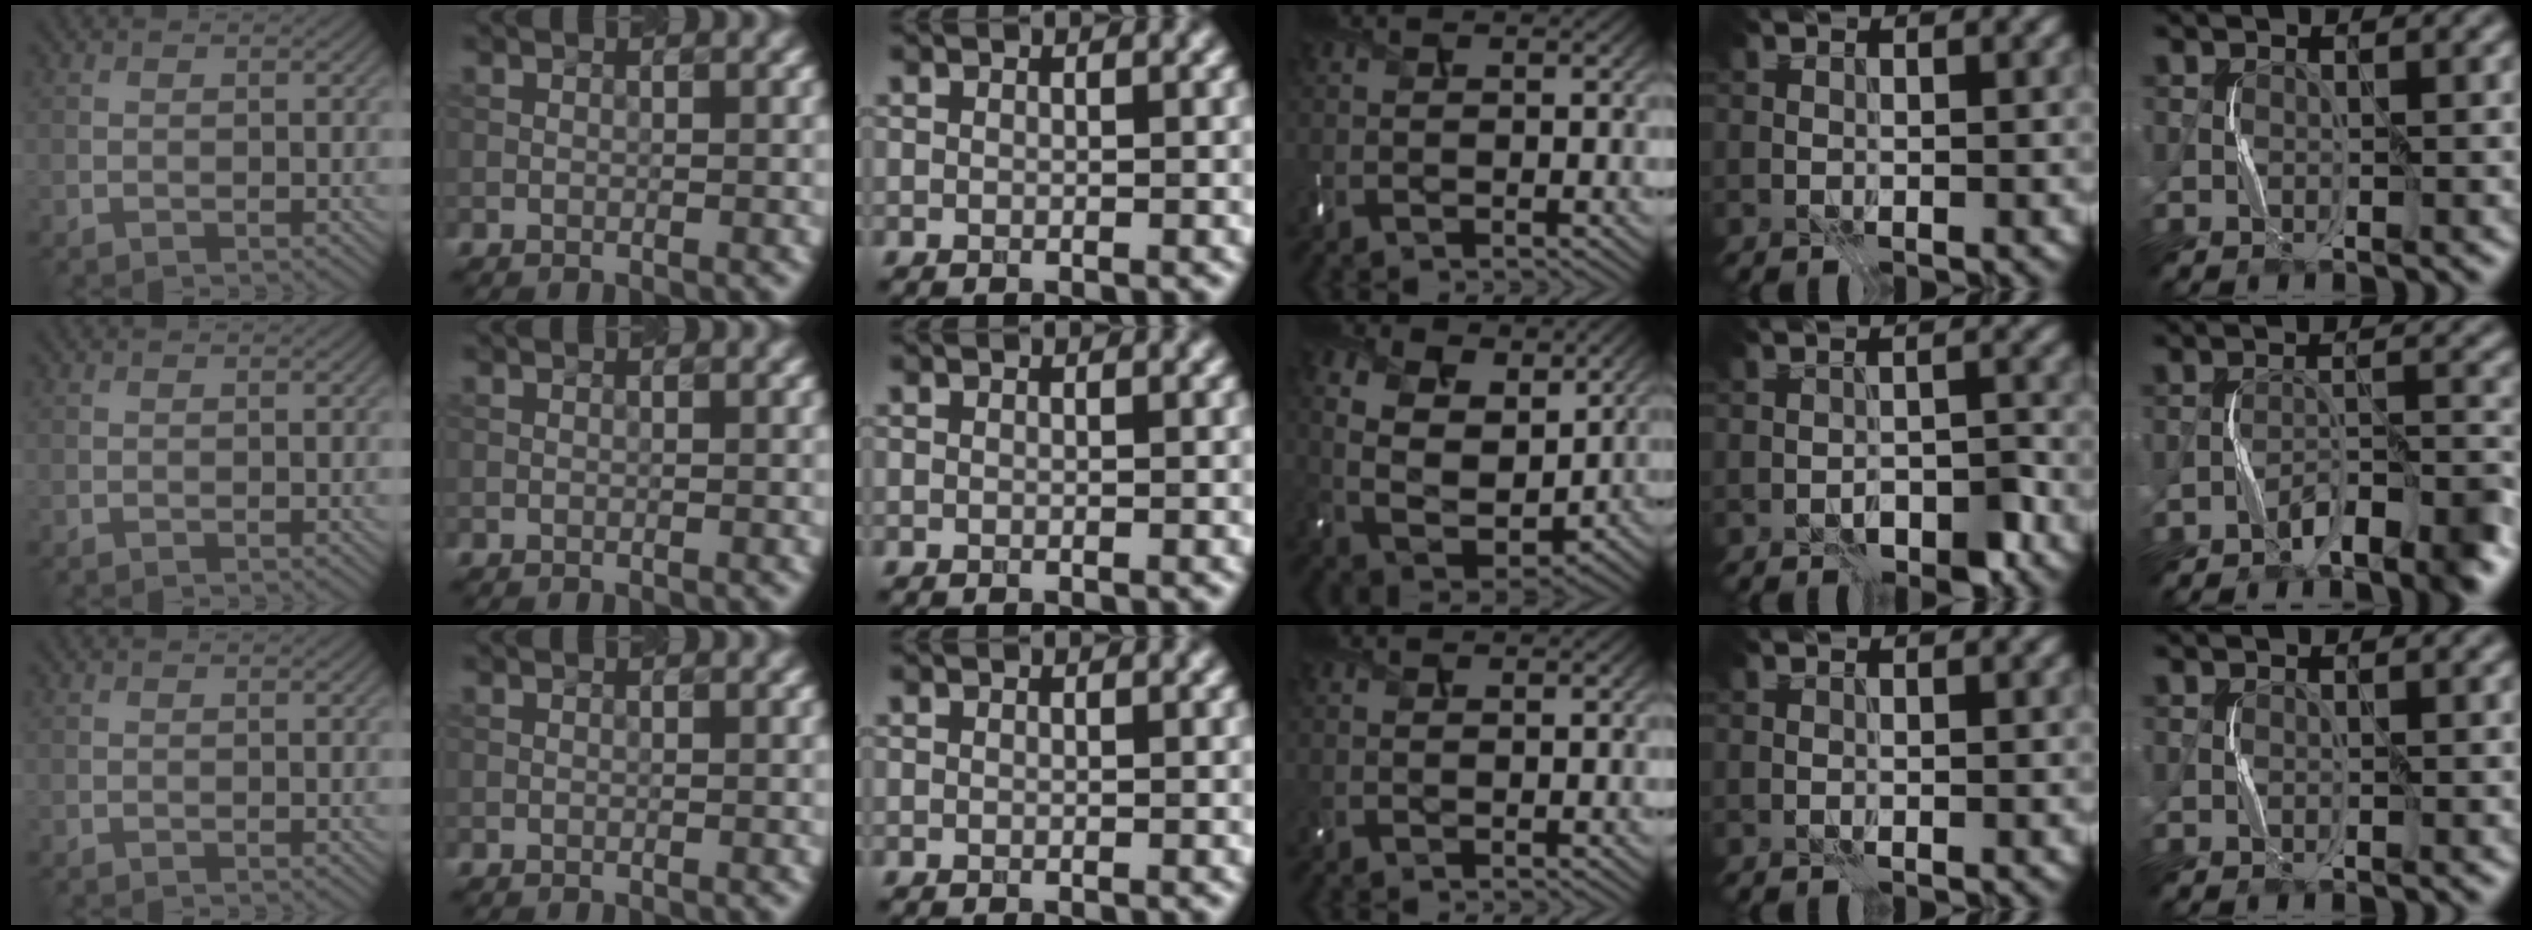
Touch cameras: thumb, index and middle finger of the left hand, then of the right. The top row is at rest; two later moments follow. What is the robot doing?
{"motion": "squeeze", "object": "air blower"}